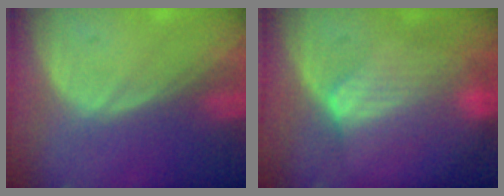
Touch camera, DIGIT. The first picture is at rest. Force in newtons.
{"total": 7.2, "press": 6.5, "slide": 3.1}